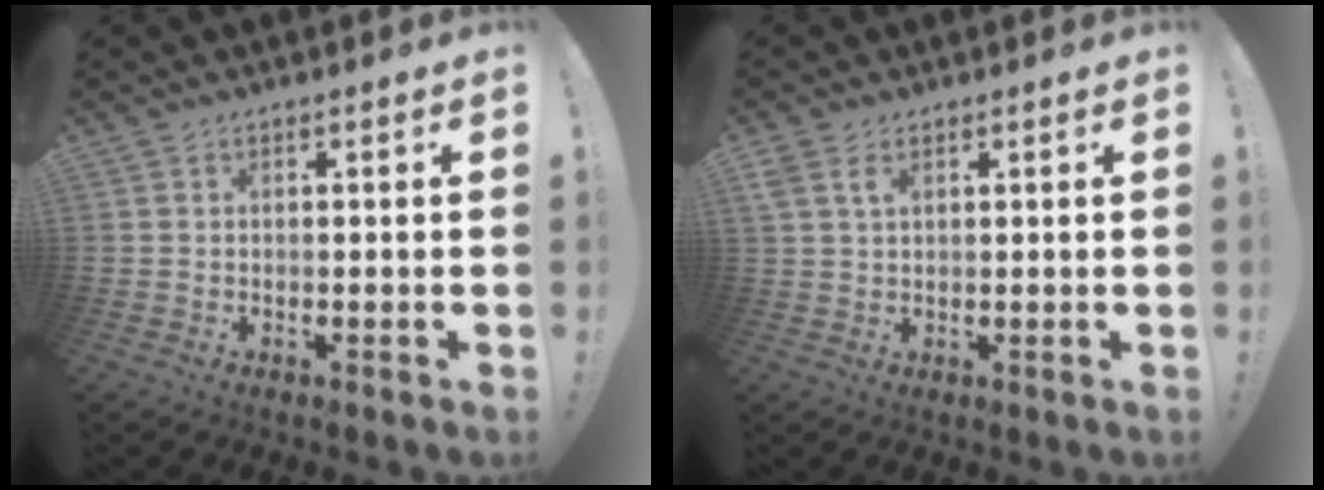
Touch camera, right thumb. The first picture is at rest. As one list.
[{"total": 3.6, "force": [1.8, 1.9, 2.5], "torque": [-0.047, 0.002, 0.032]}]